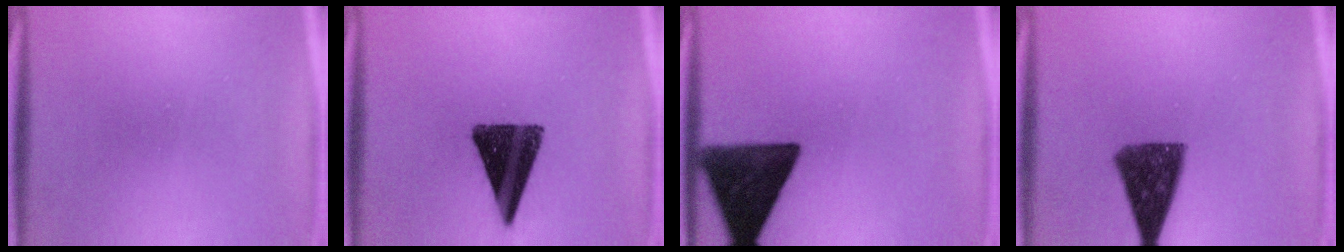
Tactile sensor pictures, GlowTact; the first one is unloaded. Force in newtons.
{"total": 13.3}
{"total": 15.1}
{"total": 10.6}